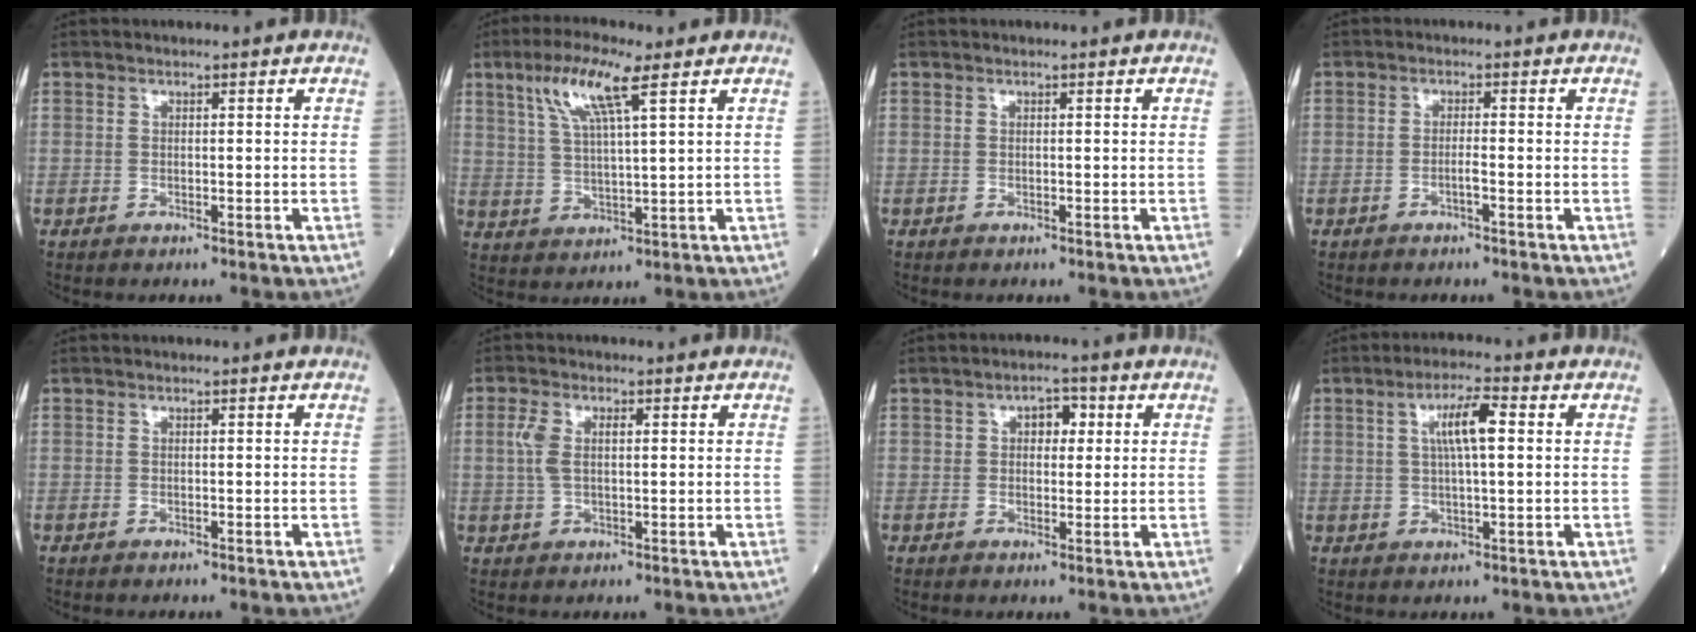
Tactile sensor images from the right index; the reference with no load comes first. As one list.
[{"total": 8.8, "force": [4.6, 0.7, 7.5], "torque": [-0.156, 0.010, 0.089]}, {"total": 0.0}, {"total": 1.4, "force": [-0.8, -0.2, 1.2], "torque": [-0.020, 0.001, -0.017]}, {"total": 0.0}, {"total": 4.2, "force": [0.8, 2.0, 3.6], "torque": [-0.093, 0.015, 0.017]}, {"total": 3.8, "force": [1.3, 2.2, 2.8], "torque": [-0.040, 0.014, 0.018]}, {"total": 6.3, "force": [1.6, 0.9, 6.1], "torque": [-0.110, 0.010, 0.028]}]